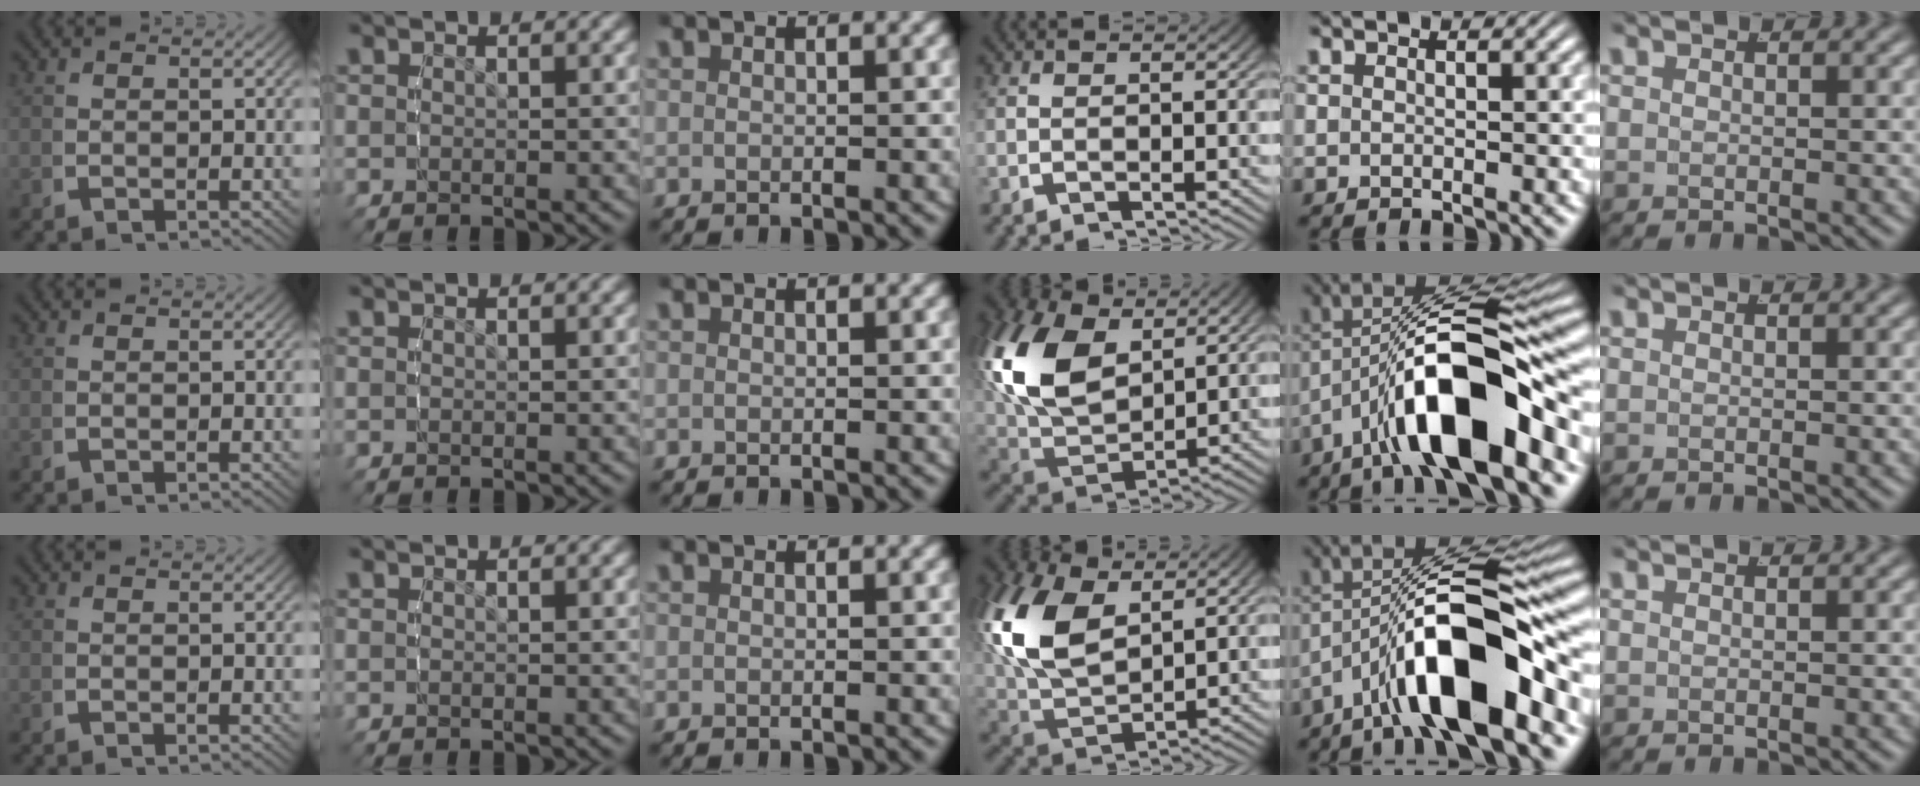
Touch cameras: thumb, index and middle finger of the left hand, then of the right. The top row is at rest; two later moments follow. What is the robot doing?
{"motion": "lift_and_place", "object": "markers"}